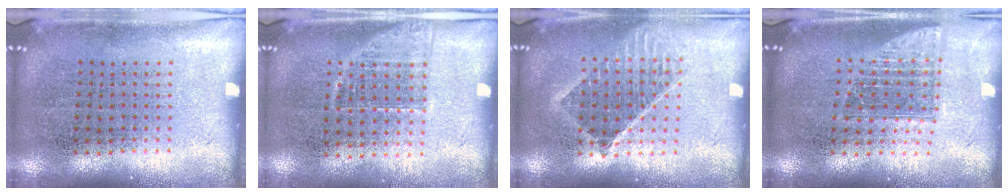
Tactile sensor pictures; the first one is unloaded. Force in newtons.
{"total": 1.2, "press": 1.0, "slide": 0.7}
{"total": 1.5, "press": 1.3, "slide": 0.7}
{"total": 1.5, "press": 1.2, "slide": 1.0}